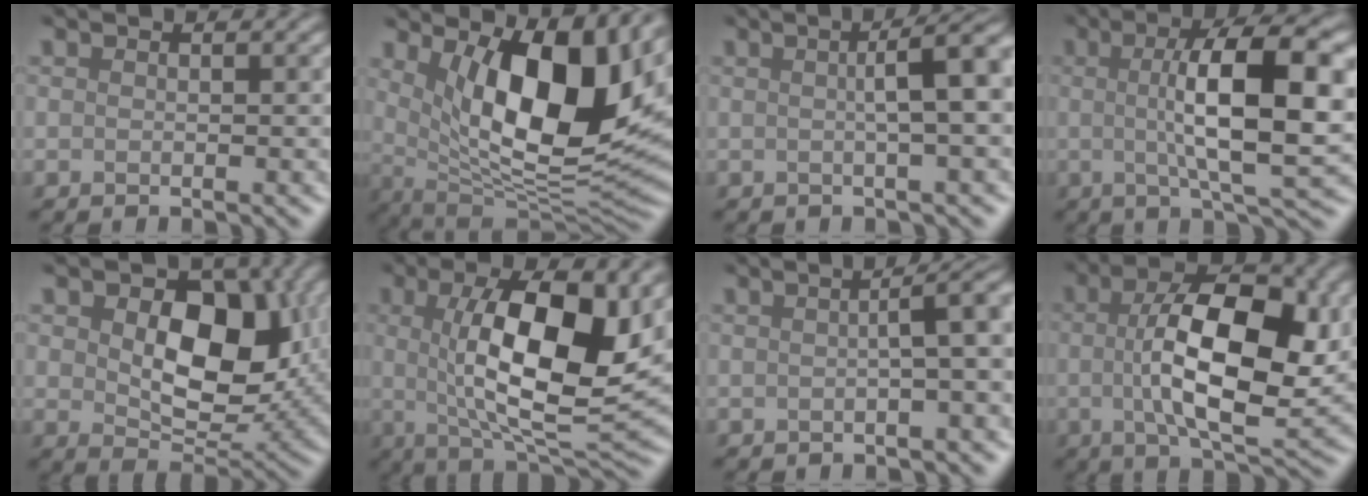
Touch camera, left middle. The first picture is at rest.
{"total": 11.8, "force": [3.6, 4.2, 10.5], "torque": [-0.168, -0.013, 0.079]}
{"total": 4.5, "force": [0.4, 0.3, 4.5], "torque": [-0.061, 0.018, 0.021]}
{"total": 9.2, "force": [0.7, 1.6, 9.1], "torque": [-0.143, 0.012, 0.030]}
{"total": 8.0, "force": [1.1, 5.0, 6.1], "torque": [-0.128, -0.005, 0.046]}
{"total": 10.8, "force": [1.5, 3.0, 10.3], "torque": [-0.177, -0.002, 0.050]}
{"total": 3.6, "force": [-0.3, 0.4, 3.6], "torque": [-0.047, 0.015, 0.015]}
{"total": 8.9, "force": [0.4, 3.0, 8.4], "torque": [-0.160, 0.006, 0.028]}